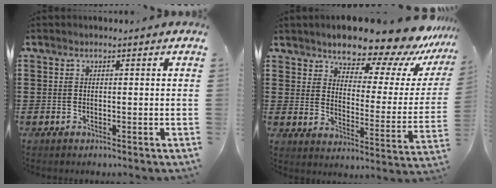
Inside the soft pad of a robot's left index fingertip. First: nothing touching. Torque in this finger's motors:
{"motor_torque": [2.14, 0.00, 1.05, 0.19]}